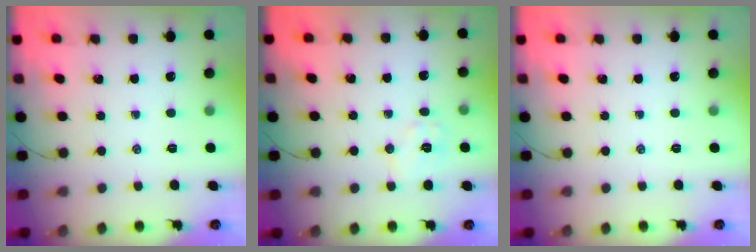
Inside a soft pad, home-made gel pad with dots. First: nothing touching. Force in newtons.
{"total": 6.5, "press": 6.4, "slide": 0.9}
{"total": 0.0}